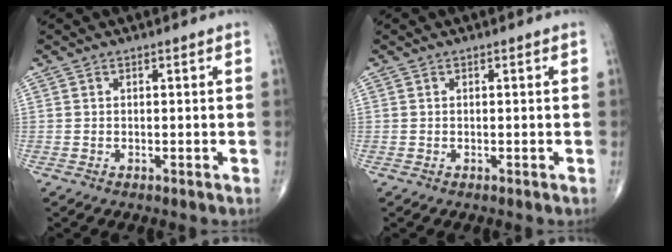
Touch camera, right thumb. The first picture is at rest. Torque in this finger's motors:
{"motor_torque": [0.01, 0.01, -0.03, 0.03, 0.00]}